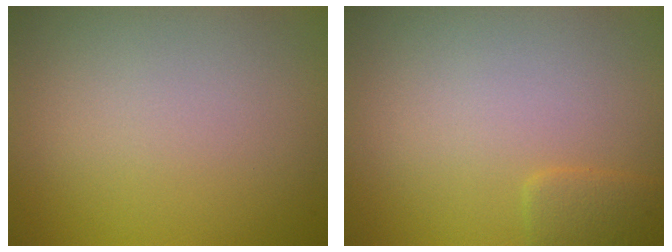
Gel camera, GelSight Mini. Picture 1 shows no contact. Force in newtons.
{"total": 1.4, "press": 1.4, "slide": 0.1}